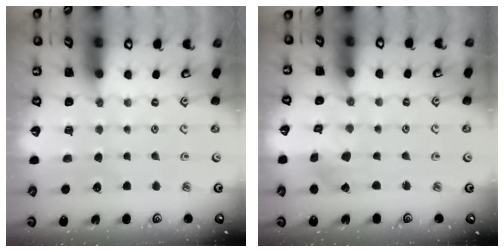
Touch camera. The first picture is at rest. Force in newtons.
{"total": 1.6, "press": 1.6, "slide": 0.0}